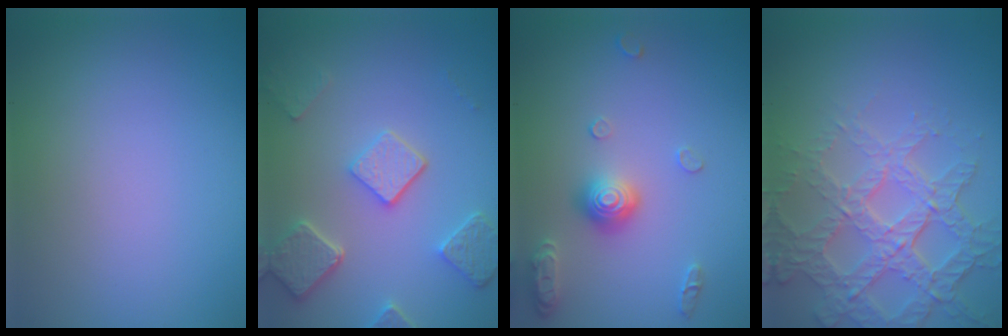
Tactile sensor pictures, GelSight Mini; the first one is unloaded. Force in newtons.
{"total": 5.0, "press": 3.9, "slide": 3.1}
{"total": 3.0, "press": 2.9, "slide": 0.7}
{"total": 6.8, "press": 5.1, "slide": 4.5}